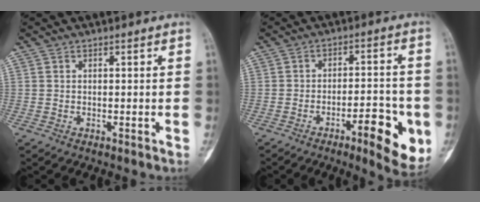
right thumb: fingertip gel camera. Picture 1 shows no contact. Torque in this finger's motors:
{"motor_torque": [-0.16, 0.24, 0.17, -0.15, 0.03]}